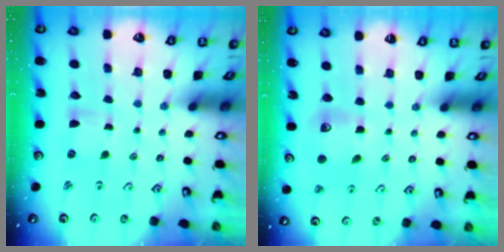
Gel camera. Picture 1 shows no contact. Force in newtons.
{"total": 8.8, "press": 8.8, "slide": 0.8}